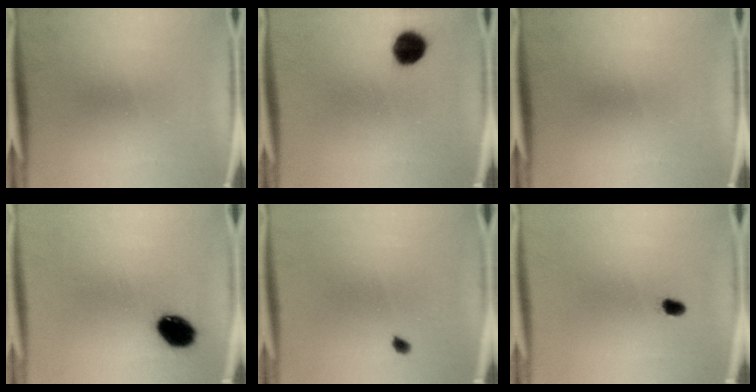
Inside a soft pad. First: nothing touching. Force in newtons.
{"total": 6.9}
{"total": 0.0}
{"total": 9.0}
{"total": 1.1}
{"total": 1.8}